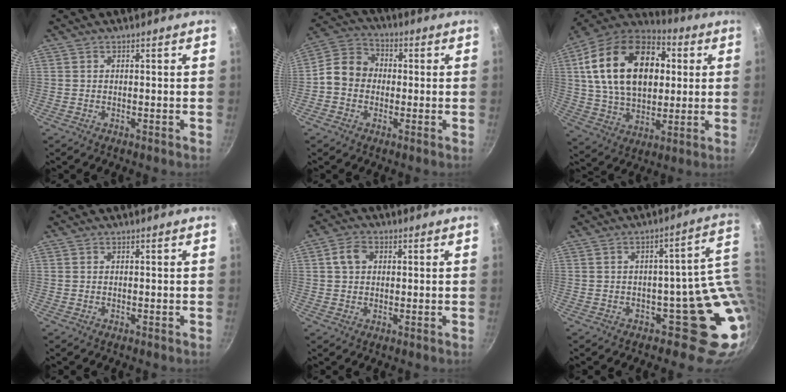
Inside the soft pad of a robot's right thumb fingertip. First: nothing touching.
{"total": 8.8, "force": [-0.7, 7.5, 4.5], "torque": [-0.053, 0.025, -0.037]}
{"total": 26.5, "force": [5.6, 17.1, 19.4], "torque": [-0.318, 0.012, 0.089]}
{"total": 0.0}
{"total": 4.3, "force": [1.0, 3.3, 2.5], "torque": [-0.035, 0.009, 0.013]}
{"total": 10.1, "force": [0.6, 7.6, 6.6], "torque": [-0.002, 0.018, 0.017]}